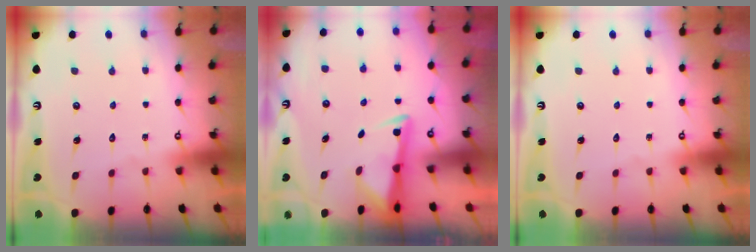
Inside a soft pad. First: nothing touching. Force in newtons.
{"total": 3.0, "press": 2.9, "slide": 0.5}
{"total": 0.0}